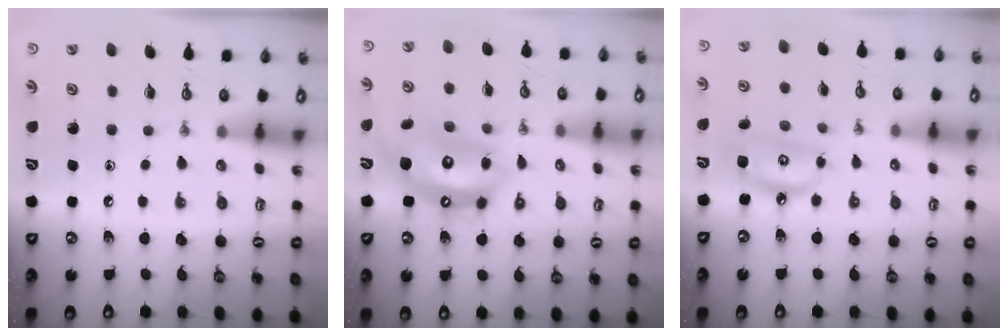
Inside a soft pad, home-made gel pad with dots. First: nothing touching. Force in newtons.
{"total": 13.4, "press": 13.3, "slide": 1.1}
{"total": 8.6, "press": 8.5, "slide": 0.9}